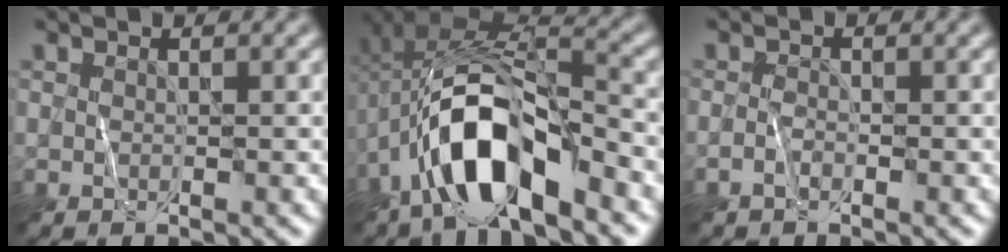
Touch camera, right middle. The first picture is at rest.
{"total": 11.1, "force": [-5.1, 4.3, 8.8], "torque": [-0.178, 0.006, -0.094]}
{"total": 0.9, "force": [-0.7, 0.2, 0.4], "torque": [-0.010, 0.002, -0.015]}